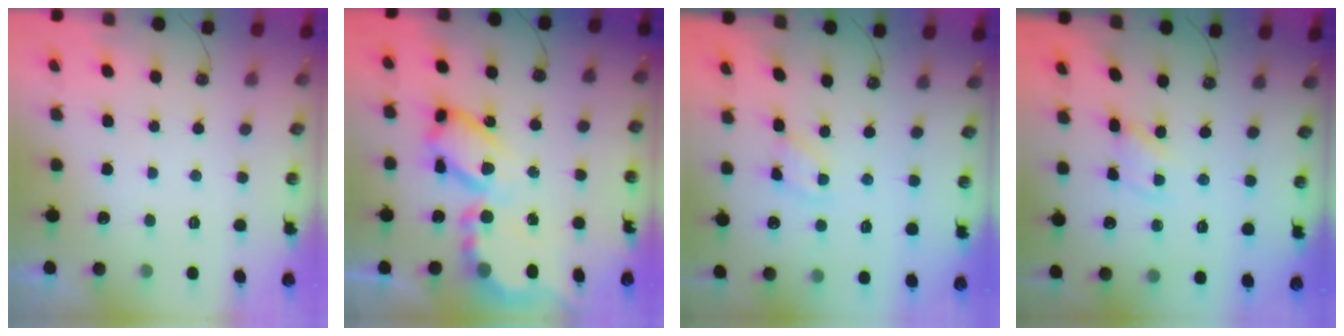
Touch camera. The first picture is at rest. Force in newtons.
{"total": 17.2, "press": 17.1, "slide": 1.7}
{"total": 1.9, "press": 1.8, "slide": 0.3}
{"total": 1.1, "press": 1.1, "slide": 0.2}